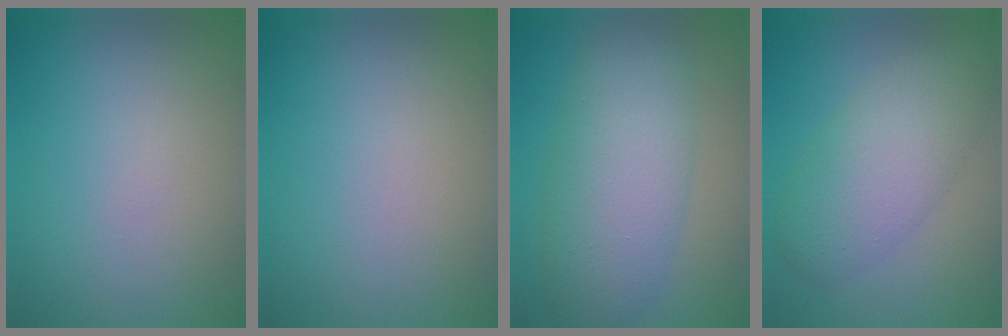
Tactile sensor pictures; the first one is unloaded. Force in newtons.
{"total": 0.0}
{"total": 7.3, "press": 7.3, "slide": 0.3}
{"total": 5.4, "press": 5.3, "slide": 0.4}